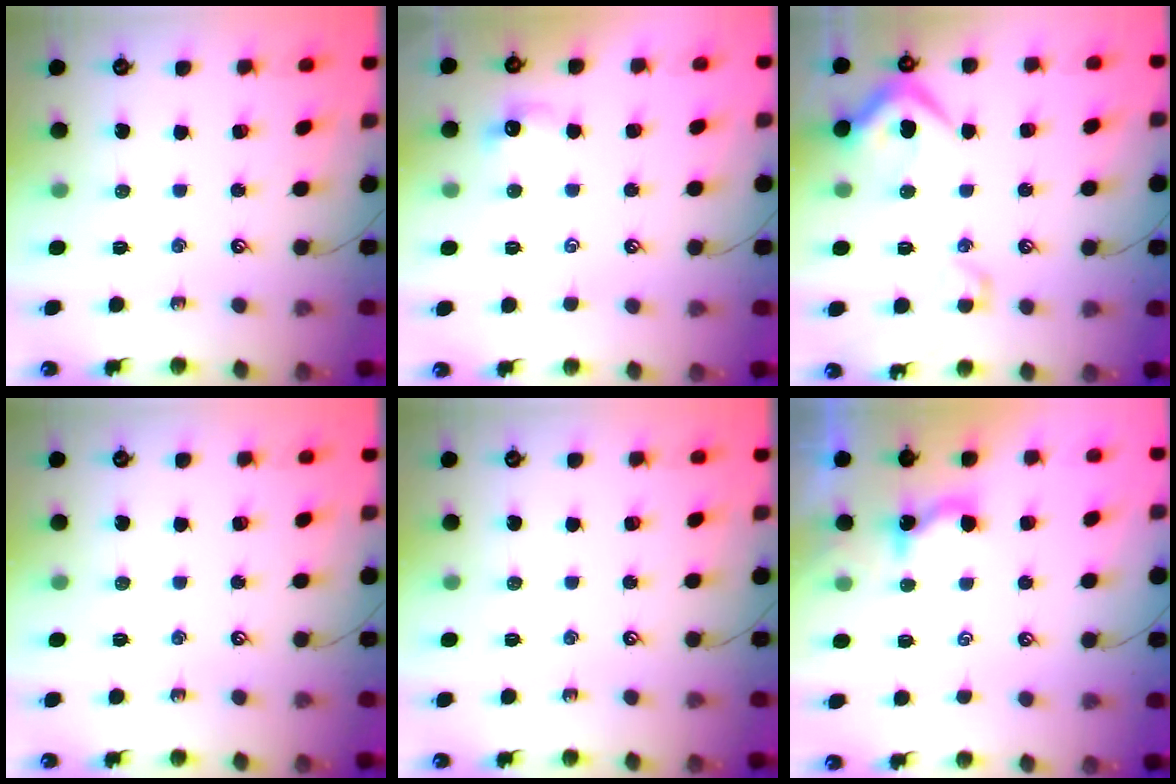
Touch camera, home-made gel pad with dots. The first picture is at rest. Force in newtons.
{"total": 1.4, "press": 1.2, "slide": 0.6}
{"total": 11.2, "press": 11.1, "slide": 1.5}
{"total": 0.0}
{"total": 0.0}
{"total": 1.9, "press": 1.9, "slide": 0.1}